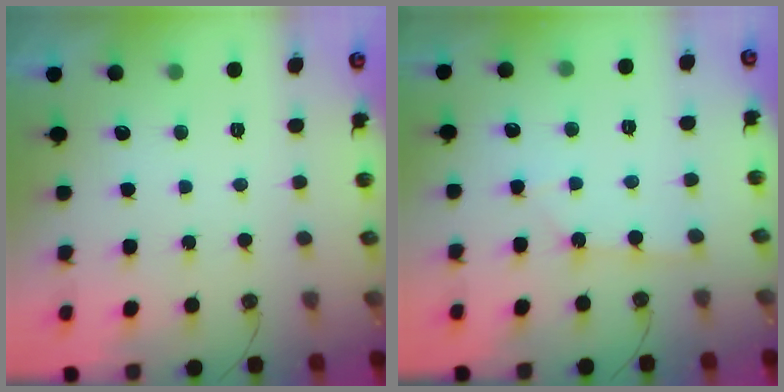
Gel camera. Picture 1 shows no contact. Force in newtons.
{"total": 1.5, "press": 1.5, "slide": 0.2}